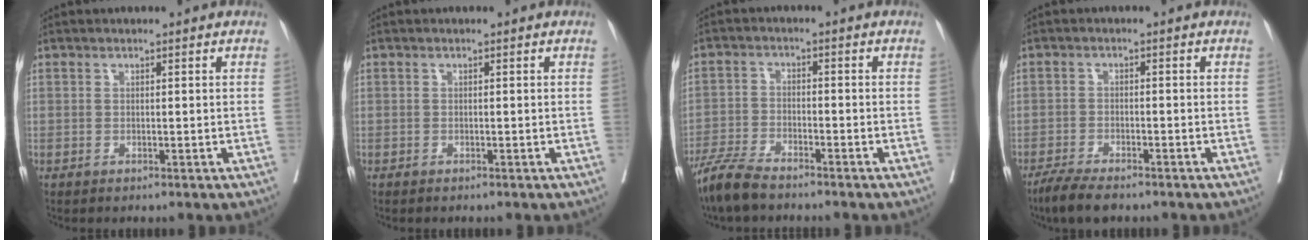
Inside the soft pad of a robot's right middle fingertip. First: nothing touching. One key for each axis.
{"total": 0.5, "fx": -0.5, "fy": 0.1, "fz": 0.2, "tx": -0.008, "ty": -0.002, "tz": -0.007}
{"total": 6.3, "fx": -5.4, "fy": 1.0, "fz": 3.1, "tx": -0.065, "ty": -0.017, "tz": -0.104}
{"total": 5.8, "fx": -4.7, "fy": 1.3, "fz": 3.2, "tx": -0.056, "ty": -0.011, "tz": -0.081}